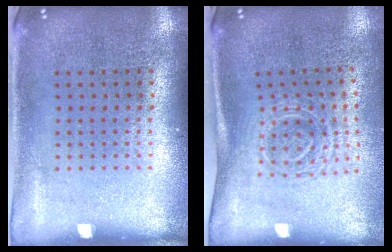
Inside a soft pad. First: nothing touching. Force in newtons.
{"total": 1.7, "press": 1.3, "slide": 1.1}